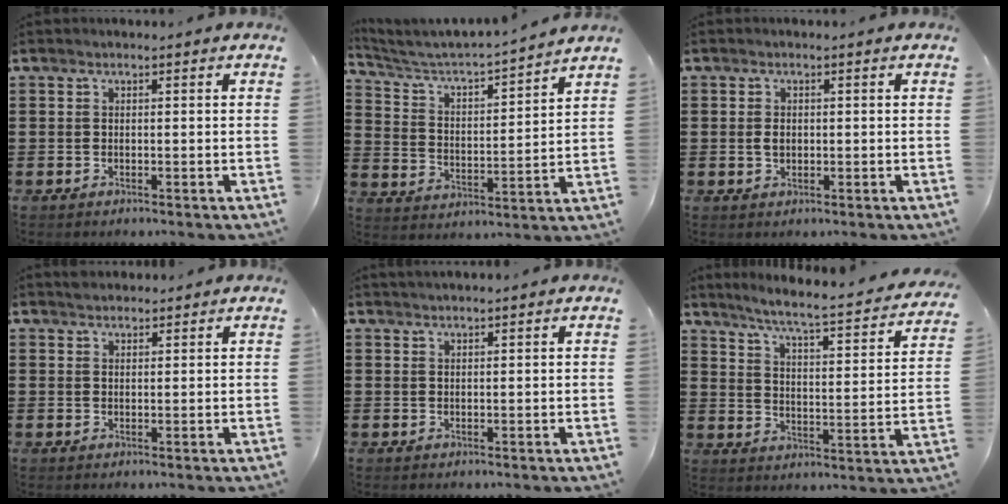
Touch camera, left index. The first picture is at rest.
{"total": 3.4, "force": [3.2, 0.1, 1.2], "torque": [-0.044, -0.033, 0.041]}
{"total": 1.6, "force": [0.1, 1.1, 1.3], "torque": [-0.027, 0.006, 0.000]}
{"total": 1.6, "force": [1.5, 0.6, 0.0], "torque": [-0.004, 0.002, 0.031]}
{"total": 1.0, "force": [1.0, 0.0, 0.3], "torque": [-0.007, 0.000, 0.020]}
{"total": 5.1, "force": [4.4, -0.4, 2.6], "torque": [-0.064, -0.043, 0.062]}